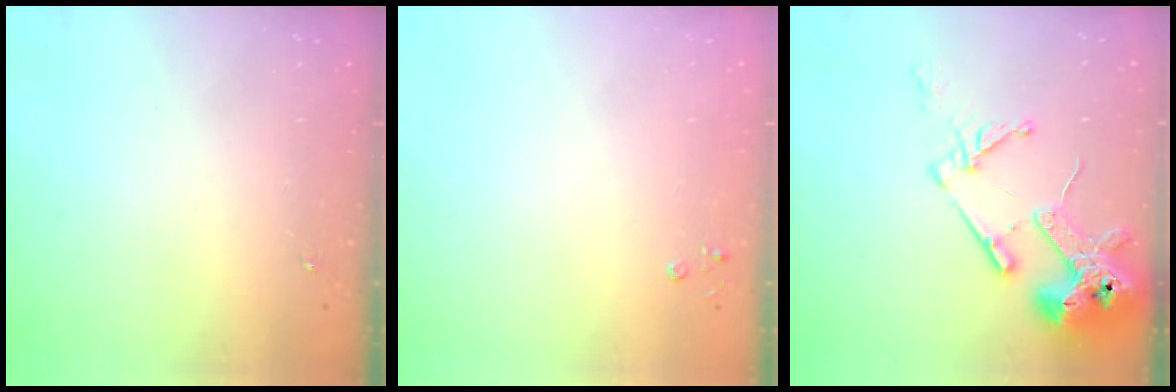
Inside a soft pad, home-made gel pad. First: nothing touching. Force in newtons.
{"total": 2.2, "press": 2.2, "slide": 0.3}
{"total": 17.2, "press": 17.1, "slide": 2.1}